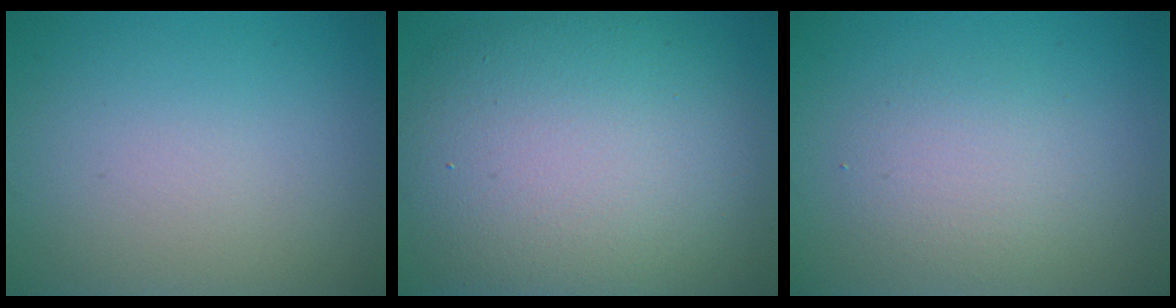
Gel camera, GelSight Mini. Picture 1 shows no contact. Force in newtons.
{"total": 13.1, "press": 13.1, "slide": 0.6}
{"total": 2.6, "press": 2.6, "slide": 0.2}